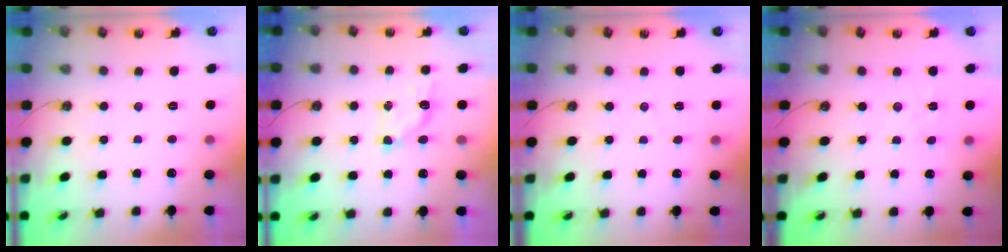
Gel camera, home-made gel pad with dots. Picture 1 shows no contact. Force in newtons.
{"total": 4.2, "press": 4.2, "slide": 0.5}
{"total": 2.8, "press": 2.8, "slide": 0.4}
{"total": 2.9, "press": 2.9, "slide": 0.4}